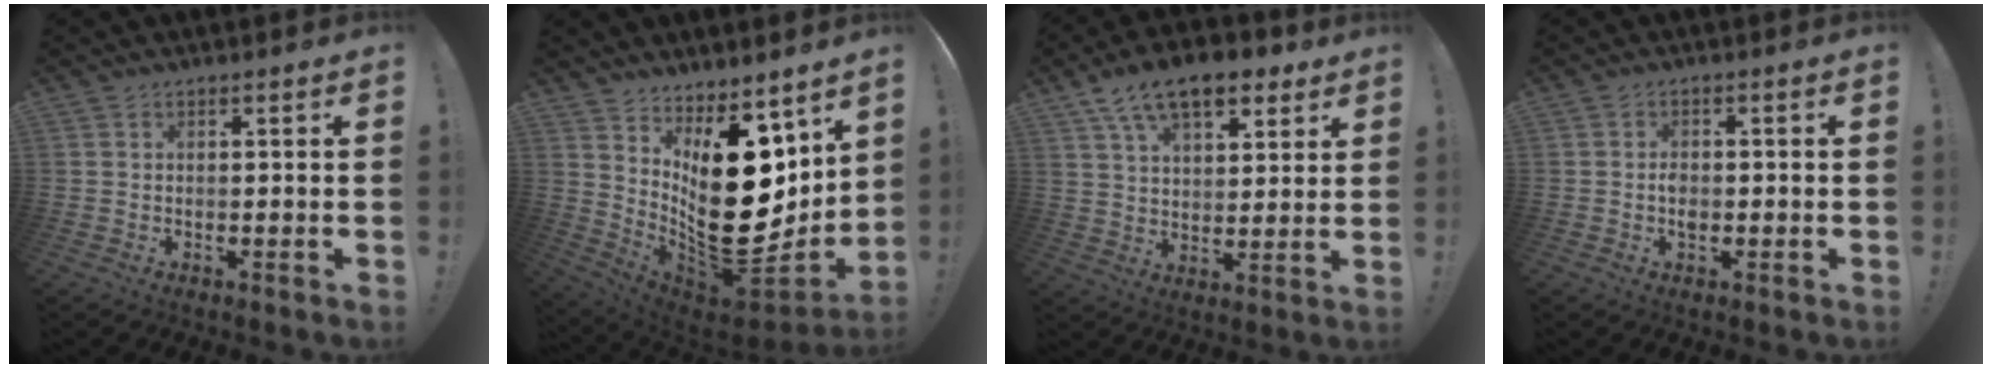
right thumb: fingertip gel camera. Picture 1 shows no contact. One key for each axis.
{"total": 23.9, "fx": 2.8, "fy": 12.9, "fz": 19.9, "tx": -0.299, "ty": -0.053, "tz": 0.068}
{"total": 14.0, "fx": 8.8, "fy": 7.0, "fz": 8.4, "tx": -0.139, "ty": -0.040, "tz": 0.158}
{"total": 2.5, "fx": -0.6, "fy": 1.7, "fz": 1.8, "tx": -0.016, "ty": 0.000, "tz": -0.013}